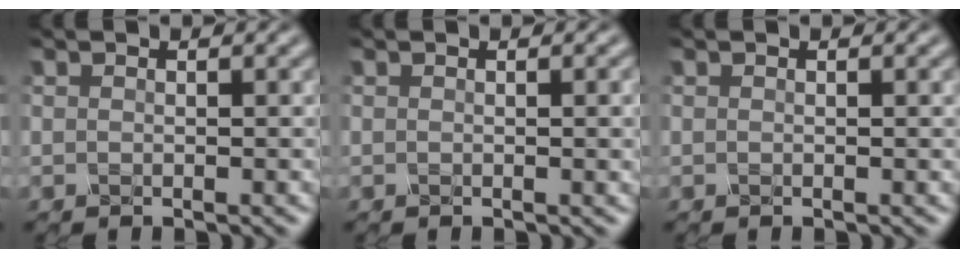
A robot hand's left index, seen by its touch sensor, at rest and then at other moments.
{"total": 2.7, "force": [0.5, 1.3, 2.4], "torque": [-0.006, 0.017, -0.005]}
{"total": 0.5, "force": [0.1, 0.2, 0.4], "torque": [0.001, -0.003, -0.001]}